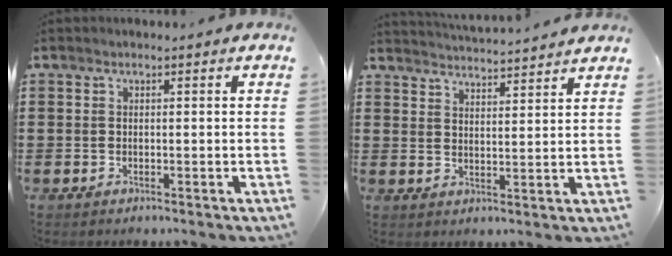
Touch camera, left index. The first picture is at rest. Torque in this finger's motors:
{"motor_torque": [-1.26, 0.88, -0.34, 0.01]}